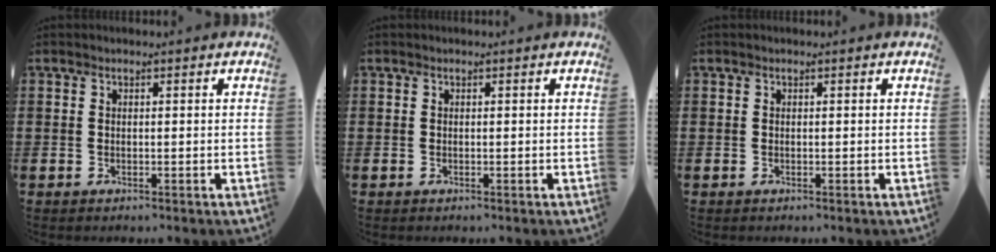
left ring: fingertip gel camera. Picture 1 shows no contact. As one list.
[{"total": 0.0}, {"total": 0.0}]